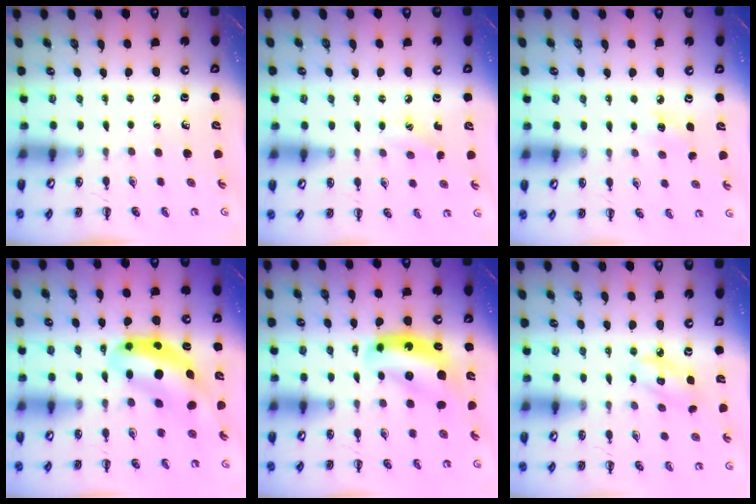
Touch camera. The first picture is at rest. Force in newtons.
{"total": 6.6, "press": 6.4, "slide": 1.8}
{"total": 5.3, "press": 5.1, "slide": 1.5}
{"total": 10.0, "press": 9.6, "slide": 2.6}
{"total": 8.2, "press": 7.9, "slide": 2.2}
{"total": 3.8, "press": 3.8, "slide": 0.5}